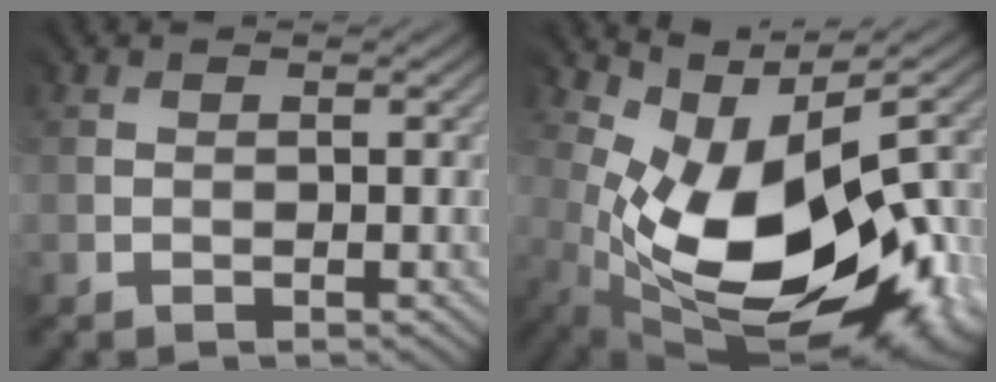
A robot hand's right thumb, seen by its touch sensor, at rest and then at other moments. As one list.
[{"total": 14.5, "force": [-2.9, 6.8, 12.5], "torque": [-0.176, -0.020, -0.029]}]